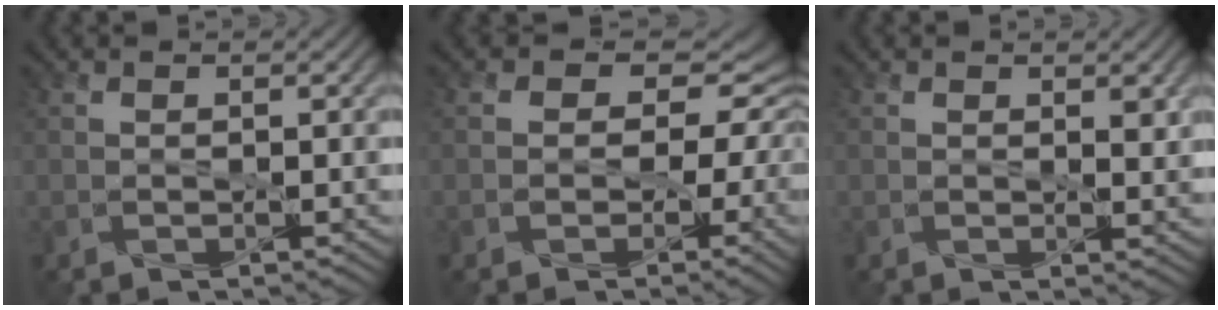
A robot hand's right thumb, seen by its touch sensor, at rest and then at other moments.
{"total": 7.3, "force": [0.0, 6.0, 4.2], "torque": [-0.037, 0.007, -0.018]}
{"total": 1.7, "force": [0.9, 0.6, 1.3], "torque": [-0.020, -0.008, 0.017]}